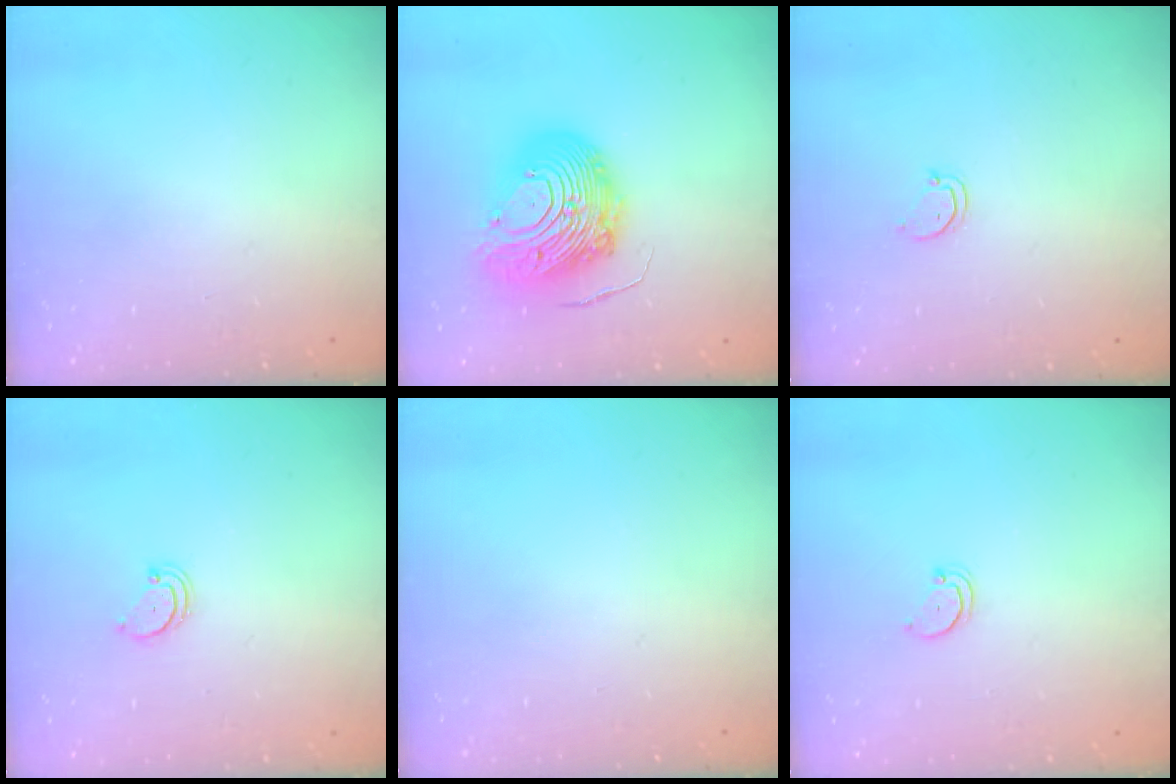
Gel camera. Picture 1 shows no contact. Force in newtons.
{"total": 16.1, "press": 16.0, "slide": 1.8}
{"total": 2.5, "press": 2.5, "slide": 0.3}
{"total": 1.9, "press": 1.9, "slide": 0.2}
{"total": 0.0}
{"total": 2.7, "press": 2.7, "slide": 0.2}